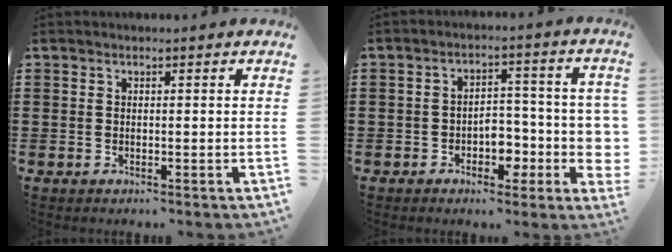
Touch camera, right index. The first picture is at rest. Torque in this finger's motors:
{"motor_torque": [0.70, 0.02, 0.48, 0.13]}